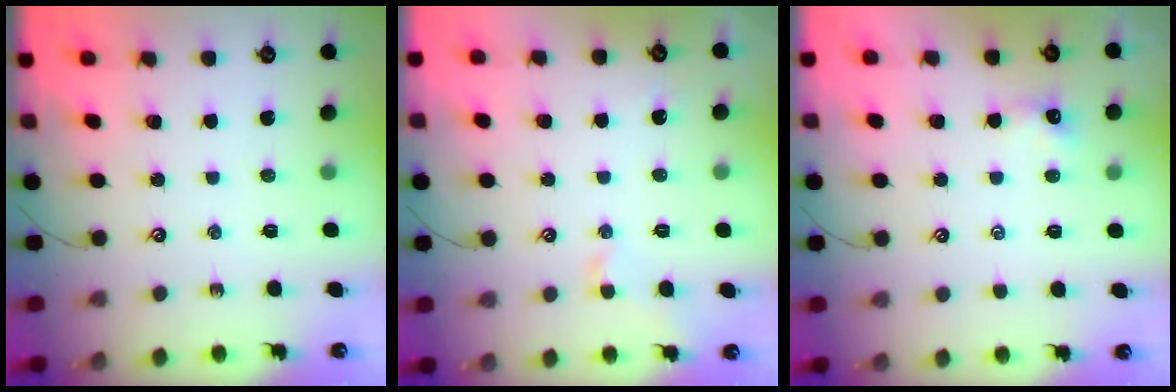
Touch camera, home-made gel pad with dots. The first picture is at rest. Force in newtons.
{"total": 0.9, "press": 0.8, "slide": 0.3}
{"total": 0.0}